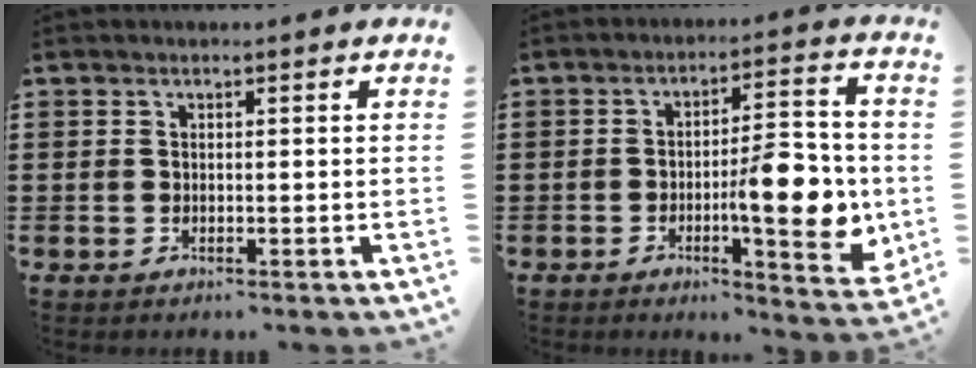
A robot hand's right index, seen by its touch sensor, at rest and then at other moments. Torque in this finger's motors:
{"motor_torque": [1.57, -0.57, 0.53, 0.21]}